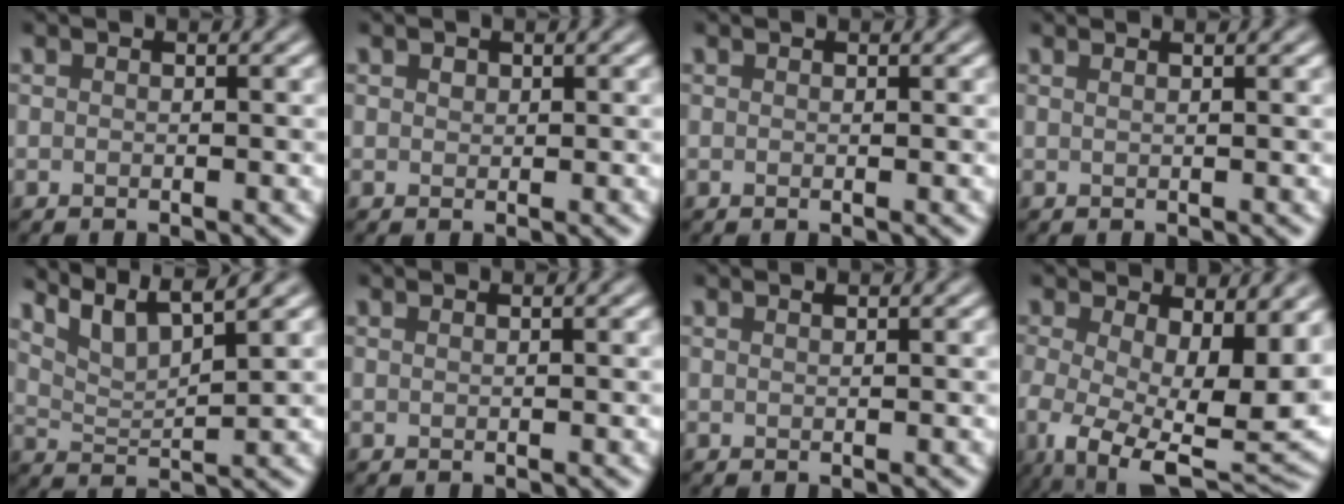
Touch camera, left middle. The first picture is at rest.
{"total": 0.5, "force": [0.3, 0.4, 0.2], "torque": [-0.005, -0.002, 0.006]}
{"total": 0.0}
{"total": 2.3, "force": [1.4, 1.0, 1.5], "torque": [0.004, 0.000, -0.010]}
{"total": 5.1, "force": [4.2, 0.7, 2.8], "torque": [-0.057, 0.007, 0.075]}
{"total": 1.1, "force": [0.7, 0.4, 0.8], "torque": [-0.004, -0.002, -0.002]}
{"total": 0.7, "force": [0.5, 0.1, 0.5], "torque": [-0.003, 0.000, 0.005]}
{"total": 12.9, "force": [-1.0, 6.5, 11.1], "torque": [-0.183, -0.038, 0.000]}